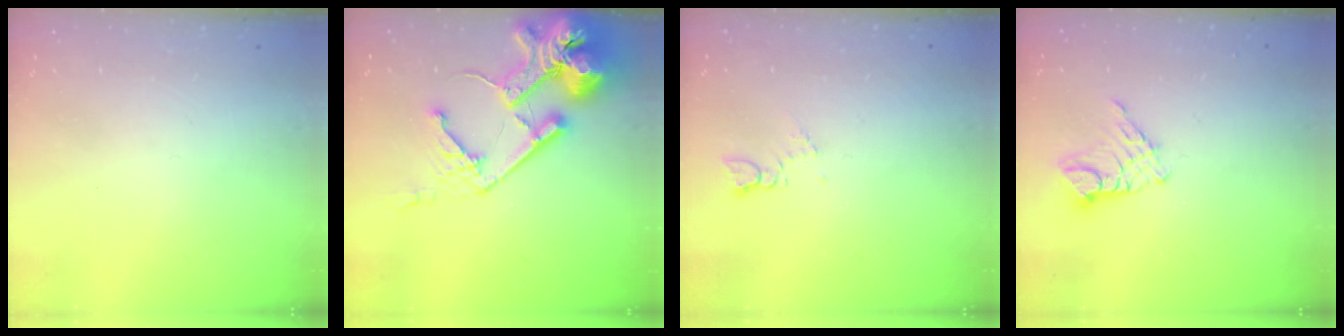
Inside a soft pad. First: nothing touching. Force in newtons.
{"total": 22.0, "press": 21.8, "slide": 2.7}
{"total": 2.6, "press": 2.6, "slide": 0.4}
{"total": 8.7, "press": 8.6, "slide": 0.8}